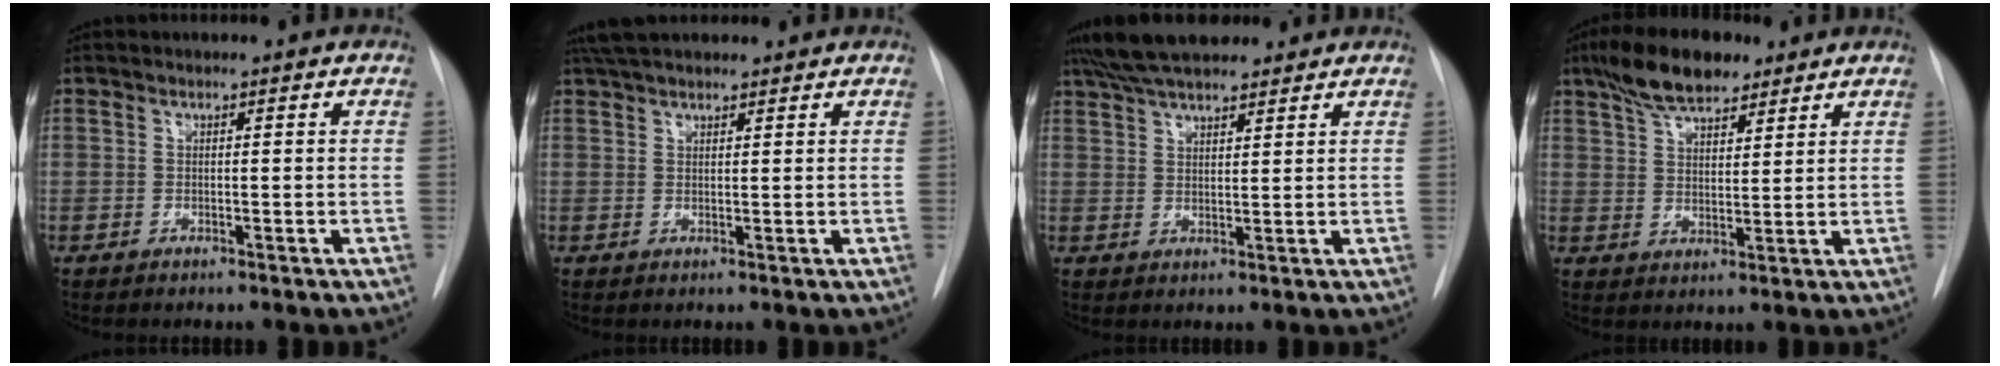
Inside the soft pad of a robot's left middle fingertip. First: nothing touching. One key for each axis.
{"total": 6.7, "fx": 5.7, "fy": 1.9, "fz": 3.0, "tx": -0.047, "ty": 0.038, "tz": 0.100}
{"total": 10.3, "fx": 8.6, "fy": 2.7, "fz": 5.0, "tx": -0.079, "ty": 0.032, "tz": 0.146}
{"total": 9.3, "fx": 6.8, "fy": 3.6, "fz": 5.2, "tx": -0.095, "ty": 0.017, "tz": 0.120}